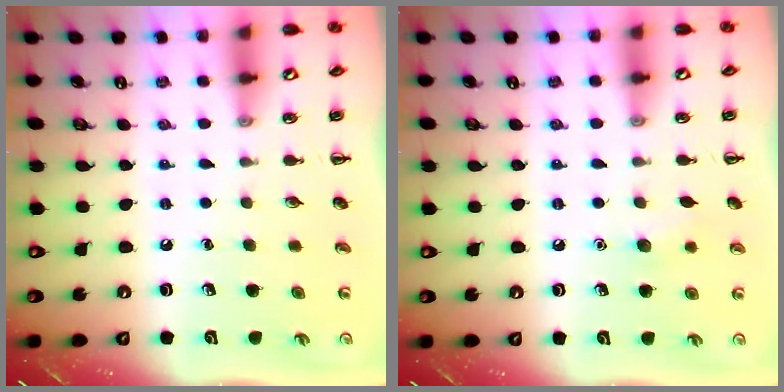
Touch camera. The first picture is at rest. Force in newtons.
{"total": 5.6, "press": 5.5, "slide": 1.4}